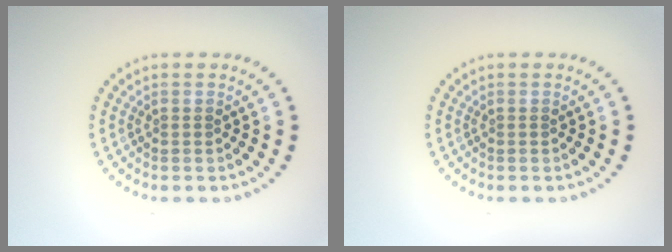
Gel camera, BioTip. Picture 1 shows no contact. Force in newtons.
{"total": 0.0}